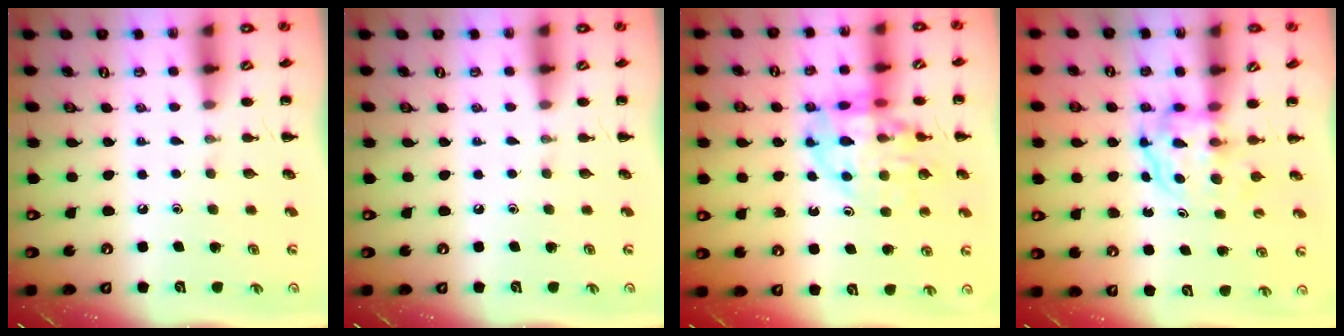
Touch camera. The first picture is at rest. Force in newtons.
{"total": 0.0}
{"total": 15.5, "press": 15.2, "slide": 3.1}
{"total": 3.7, "press": 3.7, "slide": 0.2}